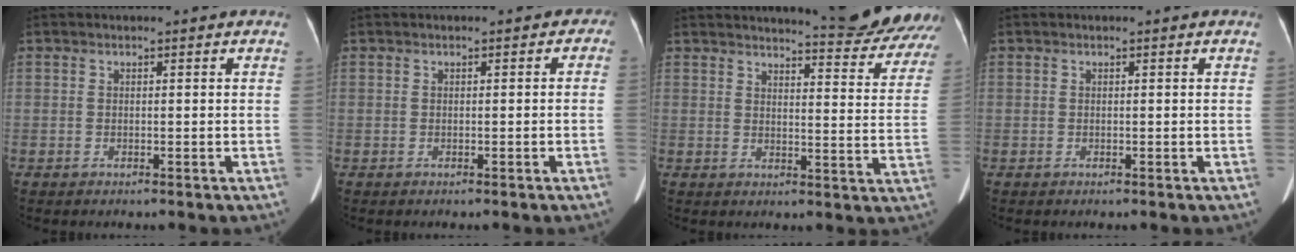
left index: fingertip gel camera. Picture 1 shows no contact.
{"total": 0.8, "force": [-0.4, 0.6, 0.1], "torque": [0.009, 0.006, -0.010]}
{"total": 15.1, "force": [14.5, 0.7, 4.2], "torque": [-0.043, -0.074, 0.152]}
{"total": 0.0}